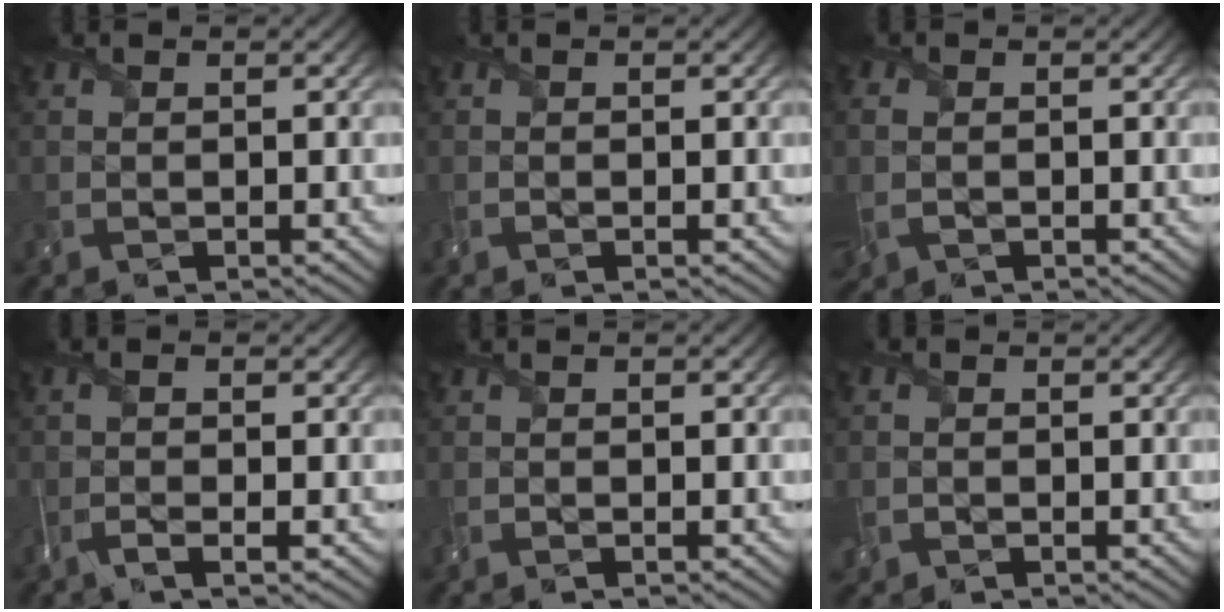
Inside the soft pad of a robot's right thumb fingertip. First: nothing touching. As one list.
[{"total": 0.0}, {"total": 3.2, "force": [-0.4, 2.3, 2.1], "torque": [-0.070, -0.007, -0.007]}, {"total": 2.4, "force": [-0.7, 0.3, 2.3], "torque": [-0.046, 0.001, -0.022]}, {"total": 0.0}, {"total": 1.8, "force": [-0.4, 1.7, 0.6], "torque": [-0.020, -0.005, -0.011]}]